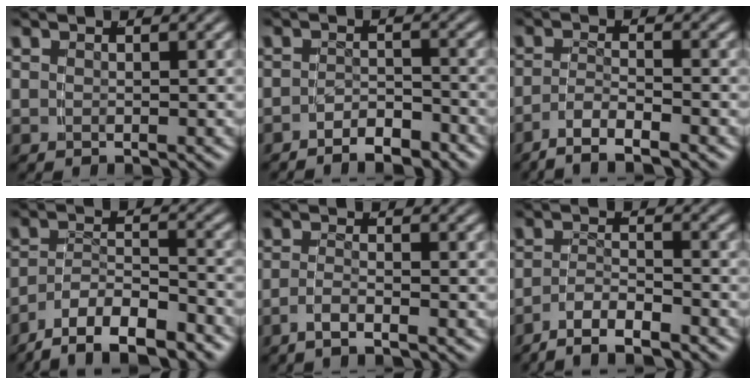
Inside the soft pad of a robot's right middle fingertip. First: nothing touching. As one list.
[{"total": 3.6, "force": [-3.4, 0.6, 0.8], "torque": [-0.005, -0.004, -0.058]}, {"total": 3.8, "force": [-3.3, 0.7, 1.8], "torque": [-0.036, -0.010, -0.051]}, {"total": 8.0, "force": [-6.4, 3.7, 3.1], "torque": [-0.054, -0.016, -0.104]}, {"total": 2.1, "force": [-1.8, -0.4, 1.0], "torque": [-0.022, -0.005, -0.031]}, {"total": 4.4, "force": [-3.9, 1.2, 1.7], "torque": [-0.030, -0.009, -0.063]}]